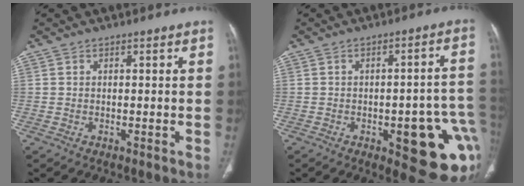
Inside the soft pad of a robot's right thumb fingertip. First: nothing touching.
{"total": 16.9, "force": [-5.2, 6.1, 14.9], "torque": [-0.127, 0.027, -0.044]}